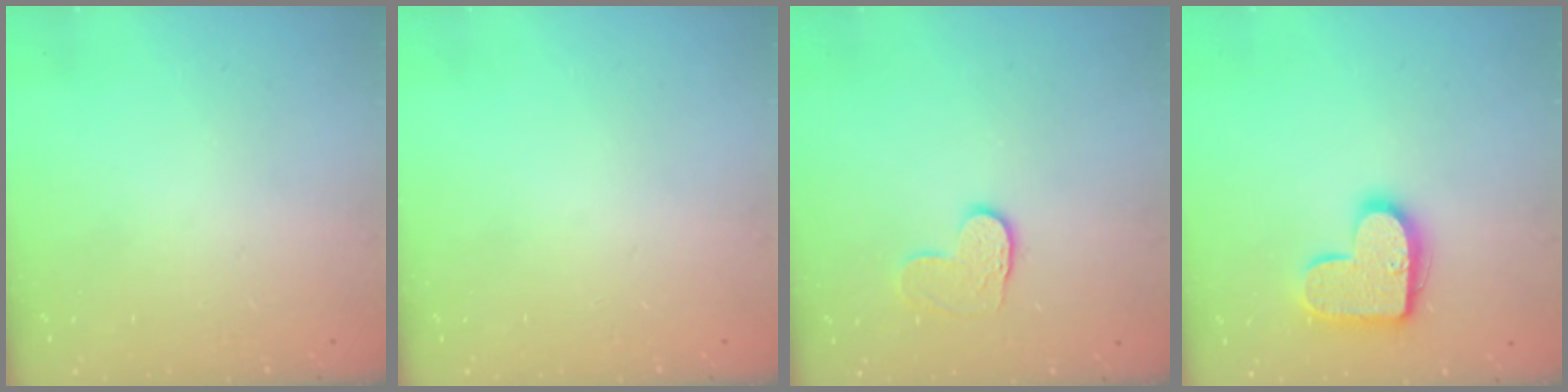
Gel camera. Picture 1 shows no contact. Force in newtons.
{"total": 0.0}
{"total": 7.6, "press": 7.6, "slide": 0.4}
{"total": 14.4, "press": 14.4, "slide": 0.7}